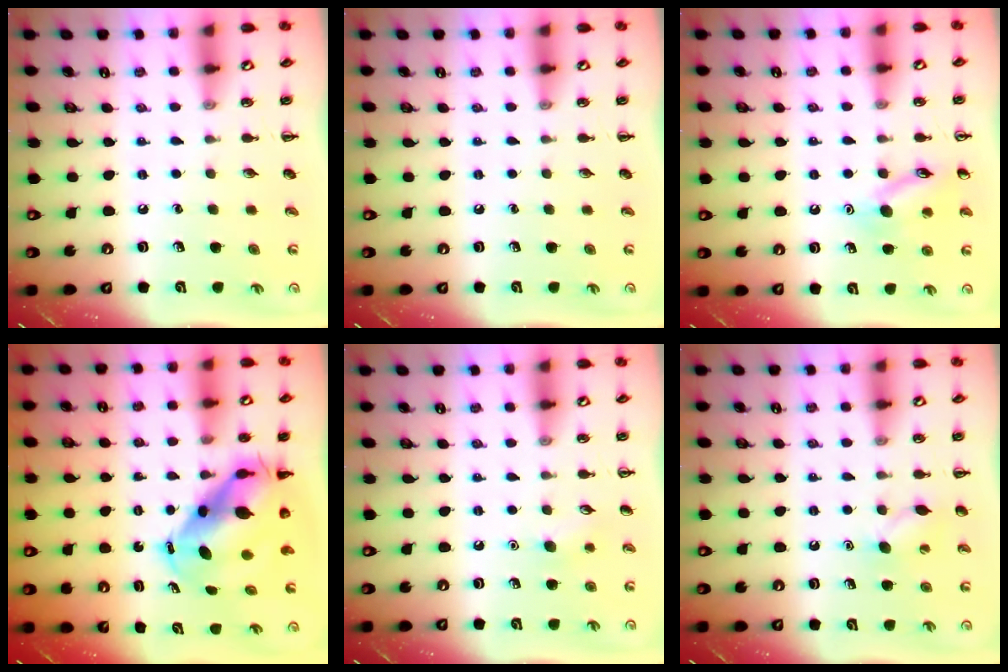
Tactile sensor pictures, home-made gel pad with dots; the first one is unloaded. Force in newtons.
{"total": 0.0}
{"total": 11.5, "press": 11.4, "slide": 1.3}
{"total": 10.8, "press": 10.6, "slide": 2.4}
{"total": 6.2, "press": 6.0, "slide": 1.5}
{"total": 6.7, "press": 6.6, "slide": 1.6}